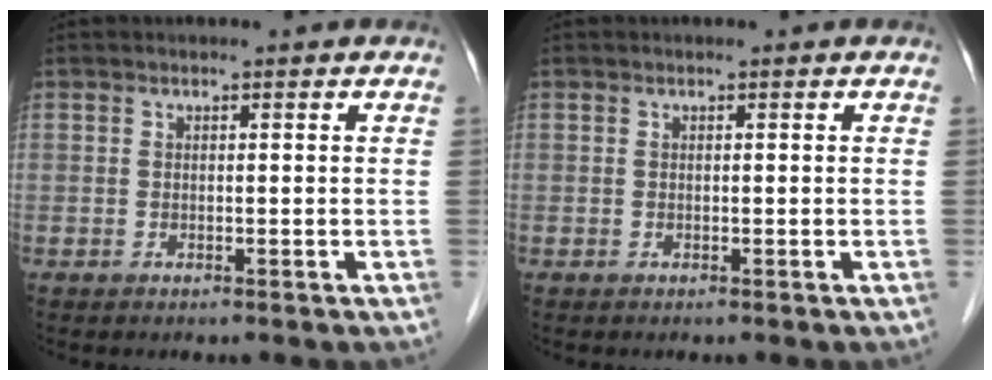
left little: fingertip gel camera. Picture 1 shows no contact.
{"total": 0.0}